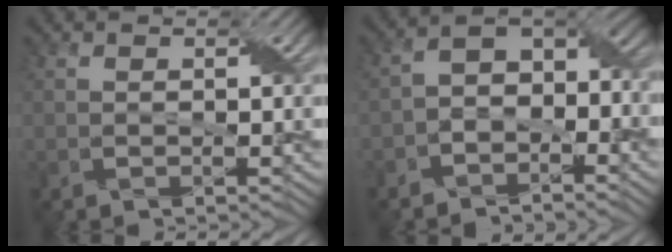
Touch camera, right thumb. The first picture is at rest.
{"total": 6.3, "force": [-2.8, 4.1, 3.9], "torque": [-0.054, 0.001, -0.066]}